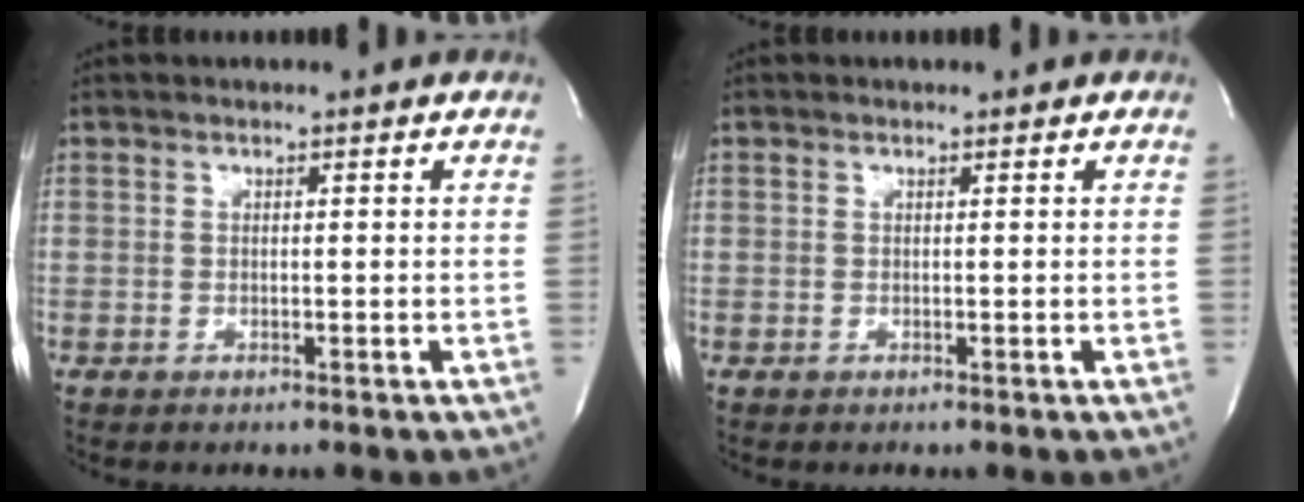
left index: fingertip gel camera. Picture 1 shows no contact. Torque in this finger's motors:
{"motor_torque": [-0.05, -0.01, -0.01, 0.01]}